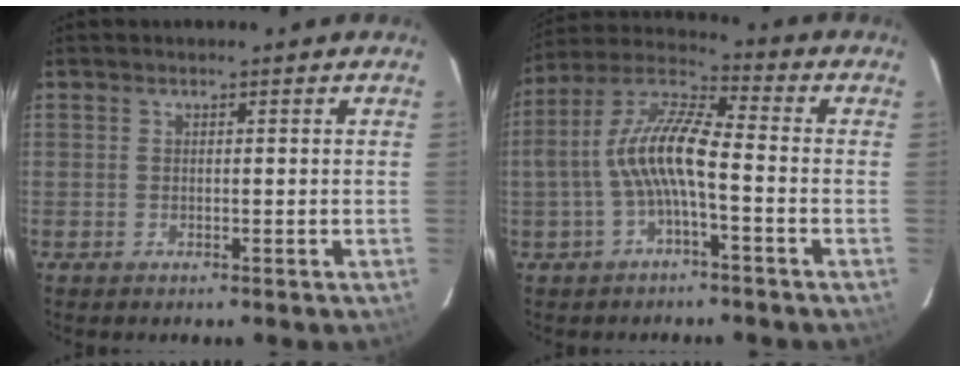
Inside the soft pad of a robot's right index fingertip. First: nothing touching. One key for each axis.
{"total": 10.8, "fx": -2.2, "fy": 2.7, "fz": 10.2, "tx": -0.214, "ty": 0.016, "tz": -0.043}